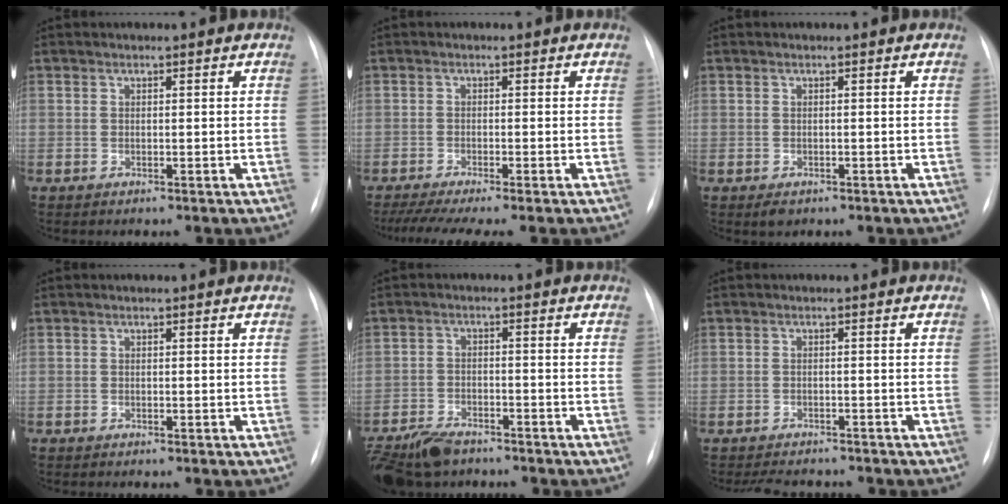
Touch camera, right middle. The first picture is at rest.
{"total": 7.8, "force": [-6.3, 0.0, 4.6], "torque": [-0.069, -0.014, -0.099]}
{"total": 1.5, "force": [-0.9, 0.9, 0.8], "torque": [-0.012, 0.000, -0.005]}
{"total": 0.8, "force": [-0.7, 0.1, 0.4], "torque": [-0.007, -0.003, -0.011]}
{"total": 8.8, "force": [-7.2, 3.4, 3.7], "torque": [-0.067, -0.017, -0.123]}
{"total": 6.7, "force": [-6.2, 1.9, 1.9], "torque": [-0.025, -0.005, -0.081]}